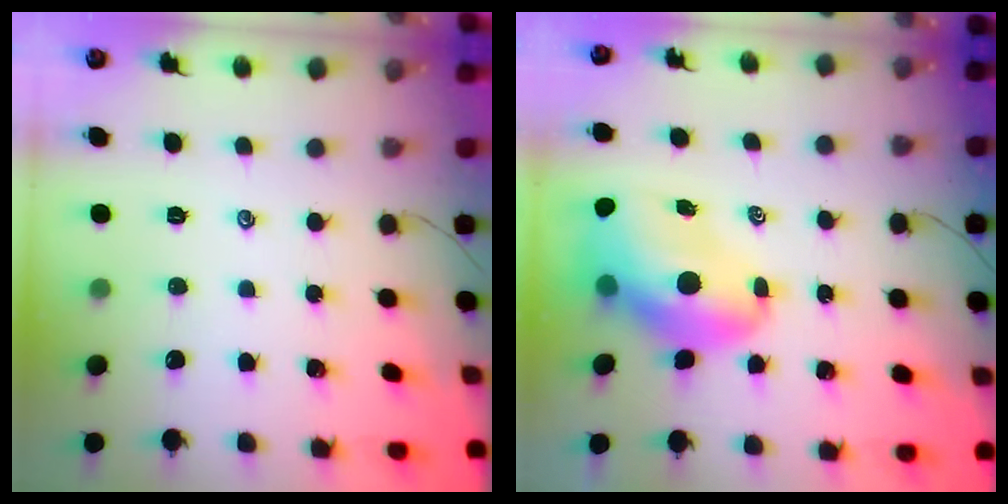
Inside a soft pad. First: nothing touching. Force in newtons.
{"total": 12.4, "press": 11.9, "slide": 3.5}